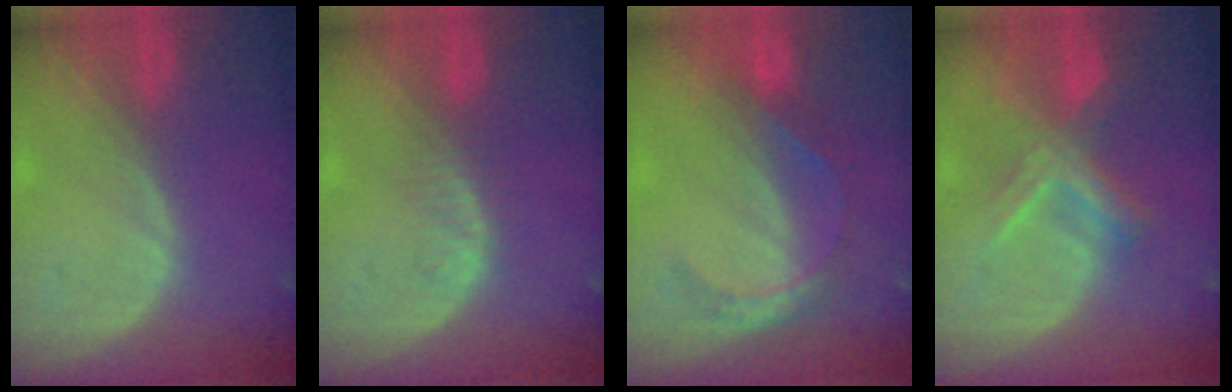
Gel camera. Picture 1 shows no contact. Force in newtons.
{"total": 2.3, "press": 2.3, "slide": 0.3}
{"total": 5.2, "press": 4.6, "slide": 2.5}
{"total": 6.6, "press": 6.2, "slide": 2.3}